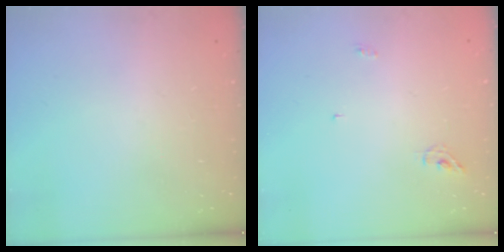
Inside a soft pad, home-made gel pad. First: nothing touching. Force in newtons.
{"total": 4.3, "press": 4.3, "slide": 0.1}